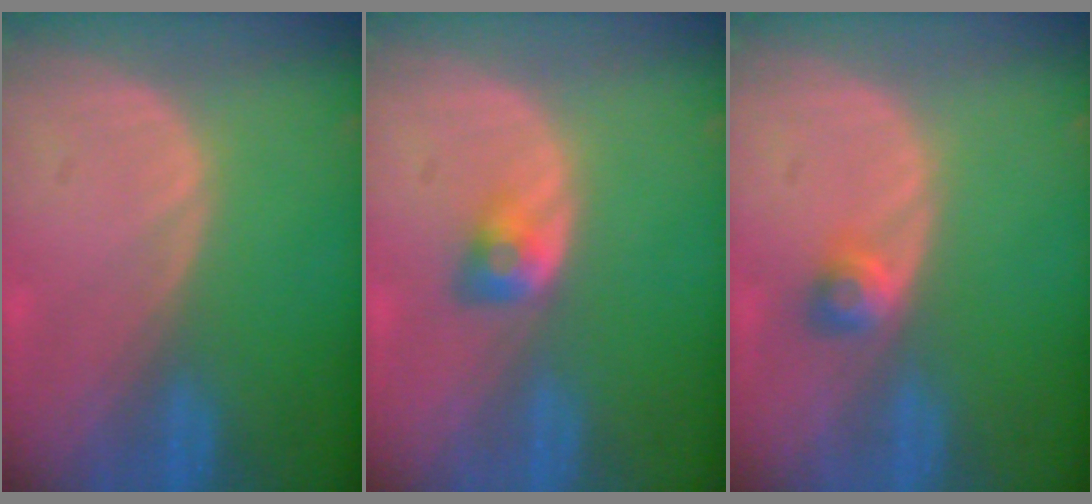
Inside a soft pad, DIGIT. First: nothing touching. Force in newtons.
{"total": 2.9, "press": 2.5, "slide": 1.5}
{"total": 2.6, "press": 2.3, "slide": 1.2}